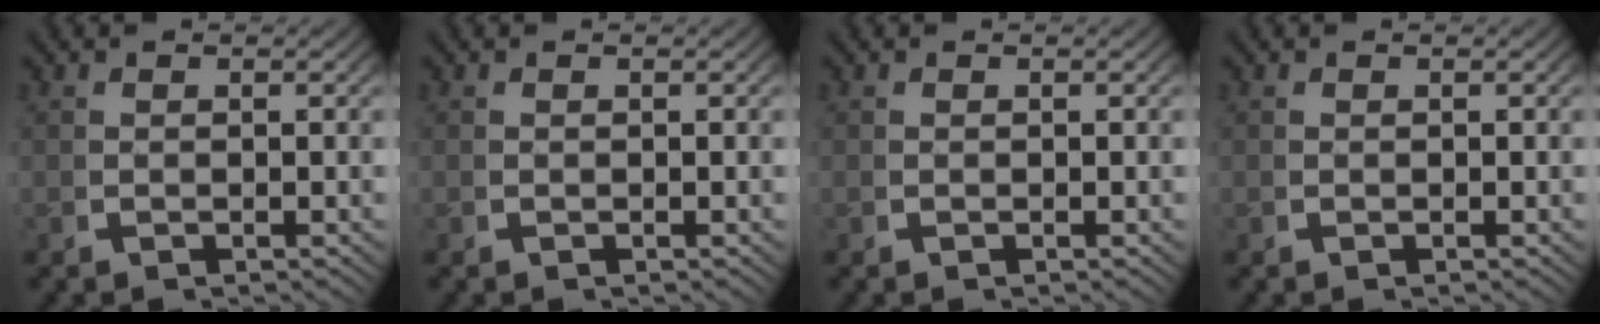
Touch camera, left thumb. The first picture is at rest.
{"total": 0.0}
{"total": 0.0}
{"total": 0.0}